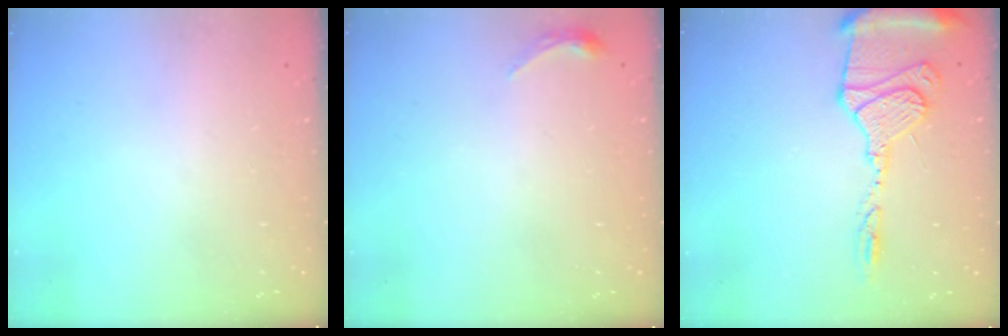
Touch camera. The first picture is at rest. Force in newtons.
{"total": 3.4, "press": 3.3, "slide": 0.6}
{"total": 14.7, "press": 14.6, "slide": 1.8}